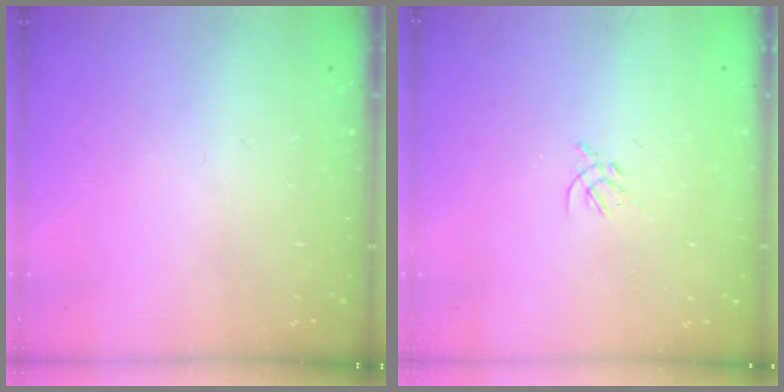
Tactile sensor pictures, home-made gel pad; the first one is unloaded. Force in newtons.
{"total": 1.4, "press": 1.3, "slide": 0.5}